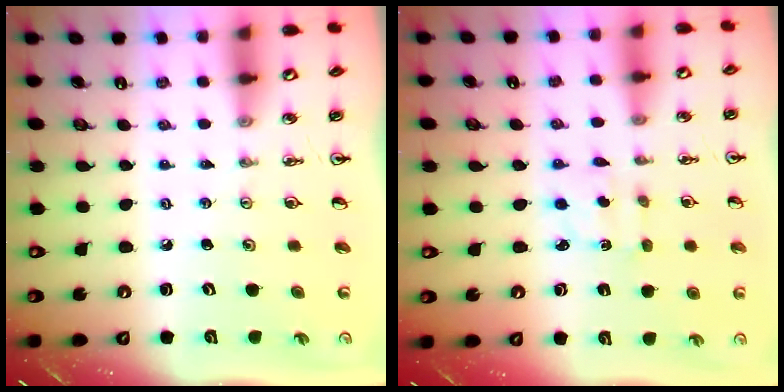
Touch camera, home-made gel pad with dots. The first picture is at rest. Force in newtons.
{"total": 2.4, "press": 2.3, "slide": 0.6}